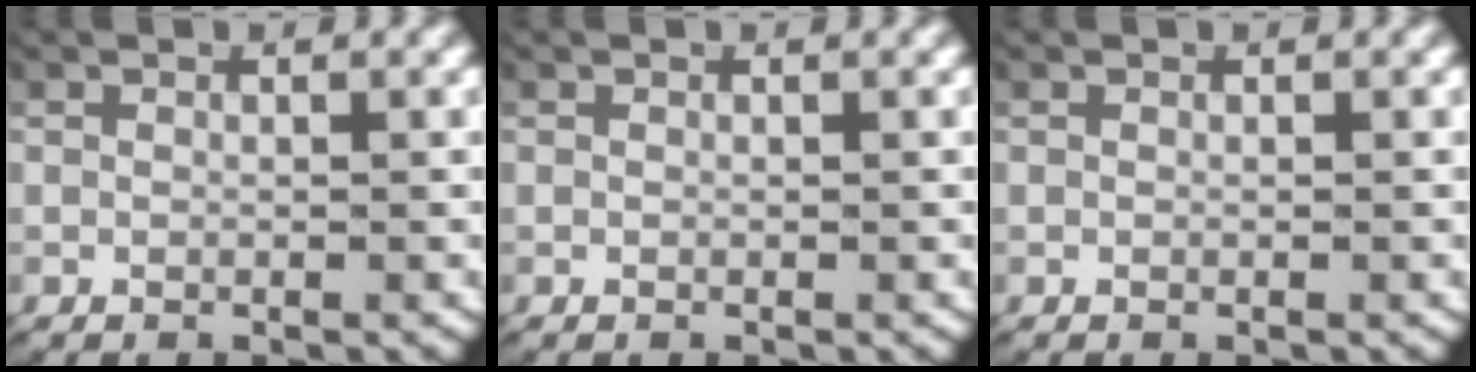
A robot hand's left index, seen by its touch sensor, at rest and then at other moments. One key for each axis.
{"total": 0.0}
{"total": 0.0}